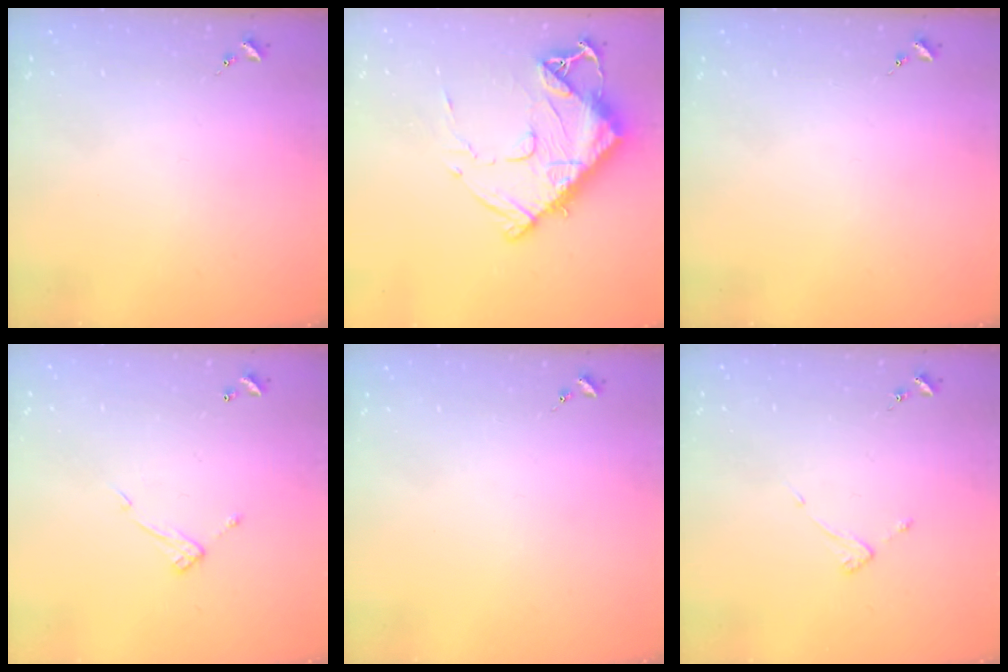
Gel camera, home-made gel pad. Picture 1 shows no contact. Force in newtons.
{"total": 14.4, "press": 14.3, "slide": 1.4}
{"total": 0.0}
{"total": 8.2, "press": 8.1, "slide": 0.4}
{"total": 0.0}
{"total": 3.6, "press": 3.6, "slide": 0.2}